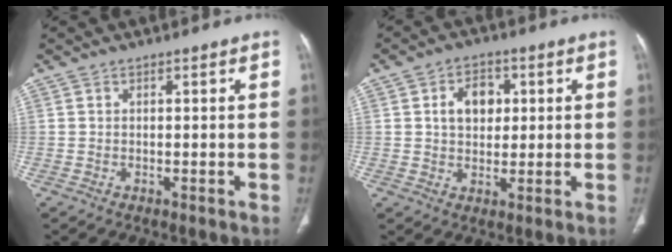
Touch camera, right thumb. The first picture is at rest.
{"total": 6.9, "force": [1.6, 4.9, 4.5], "torque": [-0.046, 0.001, 0.024]}